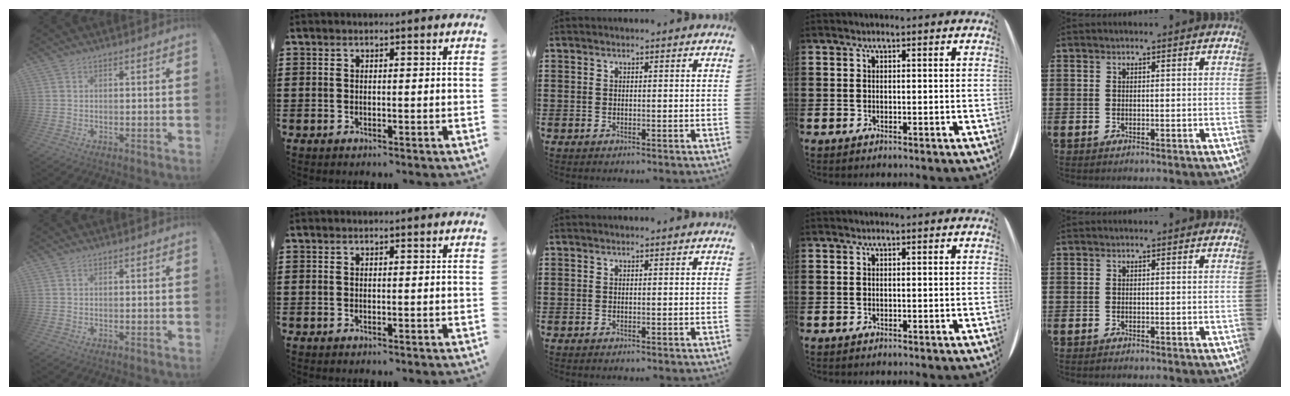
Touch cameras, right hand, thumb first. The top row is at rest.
{}